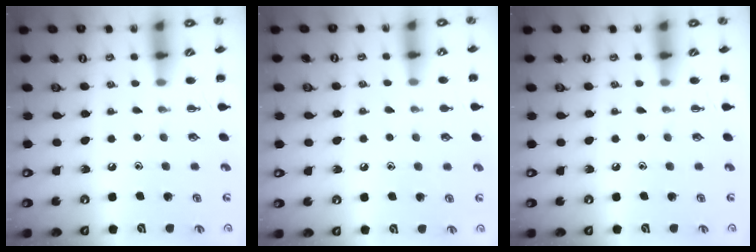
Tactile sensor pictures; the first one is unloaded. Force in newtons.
{"total": 6.2, "press": 5.9, "slide": 1.9}
{"total": 0.0}